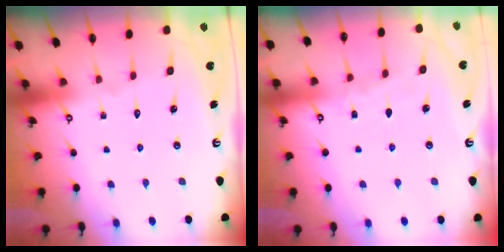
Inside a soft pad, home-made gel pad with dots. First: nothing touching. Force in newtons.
{"total": 3.7, "press": 3.6, "slide": 0.5}